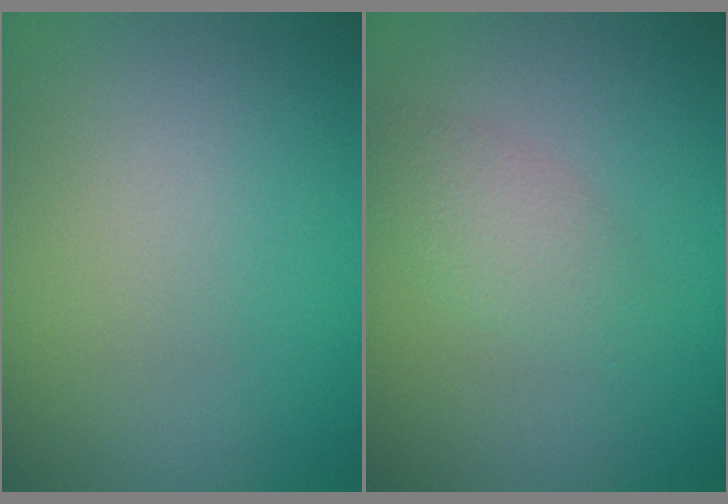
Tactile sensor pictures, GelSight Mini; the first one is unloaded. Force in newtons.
{"total": 2.2, "press": 2.2, "slide": 0.0}